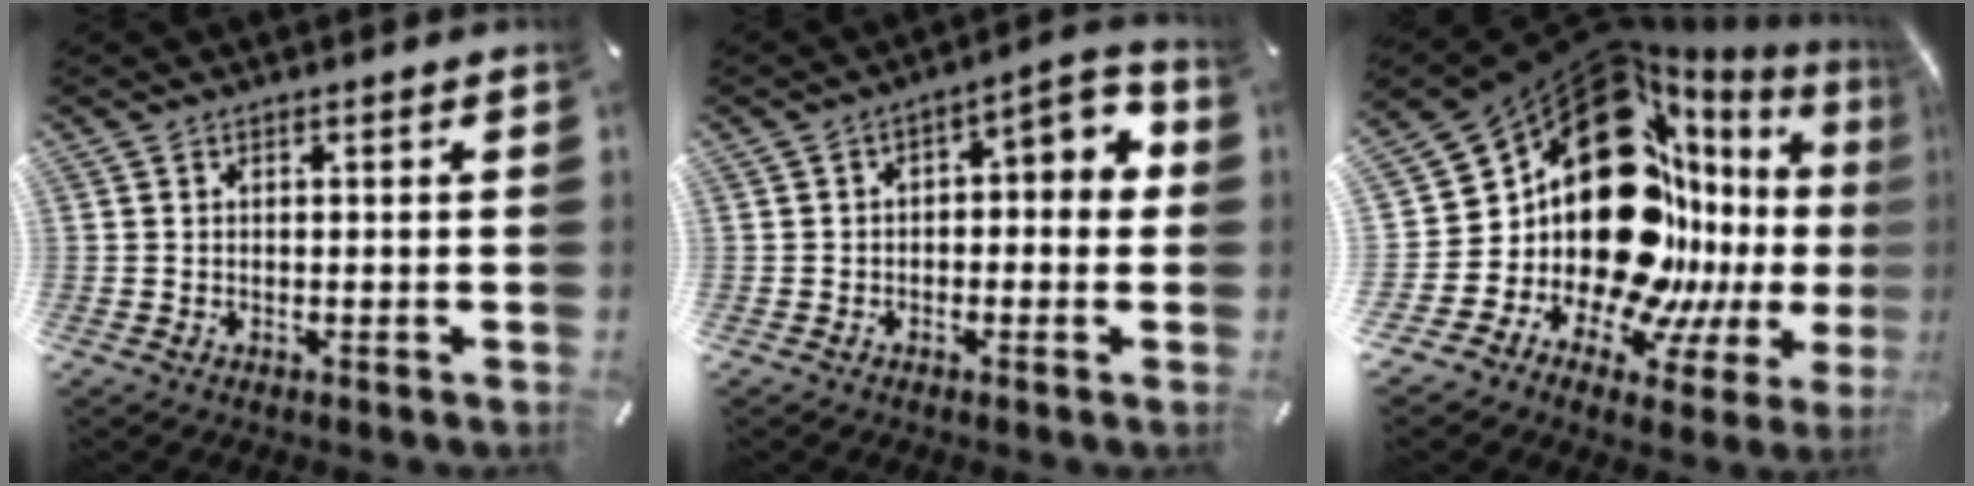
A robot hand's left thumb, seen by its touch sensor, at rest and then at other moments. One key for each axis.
{"total": 5.0, "fx": -0.9, "fy": 3.0, "fz": 4.0, "tx": -0.057, "ty": 0.009, "tz": -0.025}
{"total": 31.5, "fx": 5.7, "fy": 21.0, "fz": 22.7, "tx": -0.343, "ty": -0.136, "tz": 0.161}